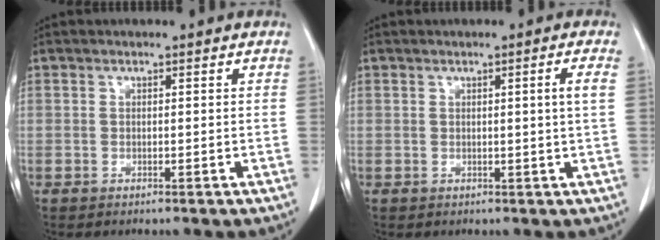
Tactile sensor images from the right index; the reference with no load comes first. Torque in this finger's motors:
{"motor_torque": [-0.02, -0.05, -0.01, 0.00]}